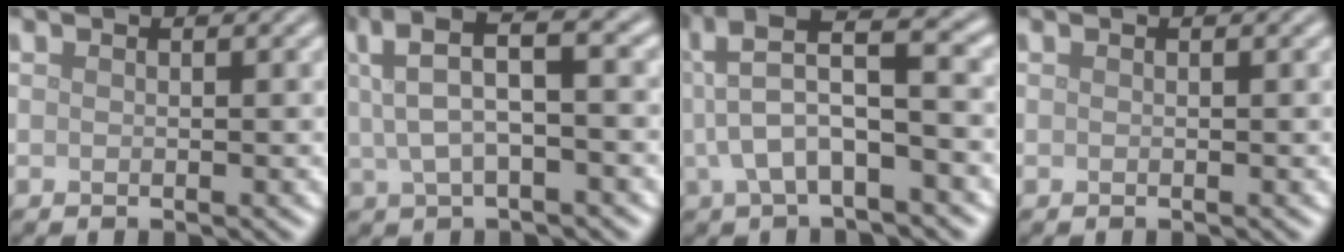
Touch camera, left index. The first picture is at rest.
{"total": 6.7, "force": [2.5, 2.3, 5.8], "torque": [-0.116, 0.019, 0.043]}
{"total": 8.0, "force": [1.3, 2.5, 7.5], "torque": [-0.137, 0.022, 0.016]}
{"total": 0.0}